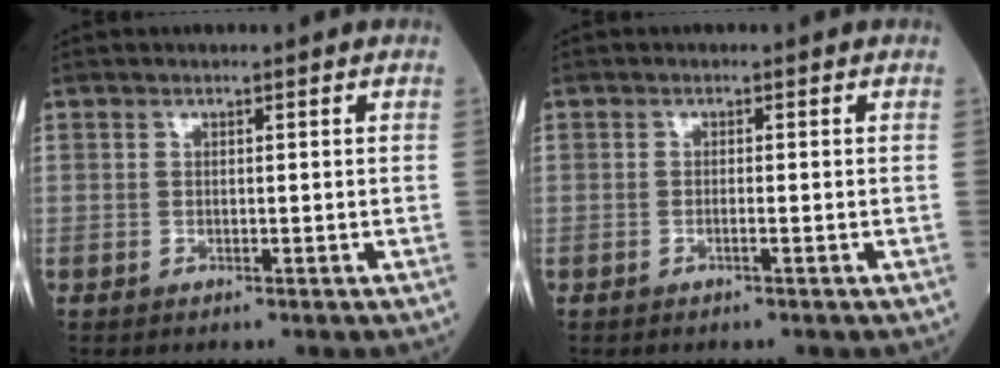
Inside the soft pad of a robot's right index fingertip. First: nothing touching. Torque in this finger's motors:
{"motor_torque": [-0.28, -0.02, -0.07, -0.01]}